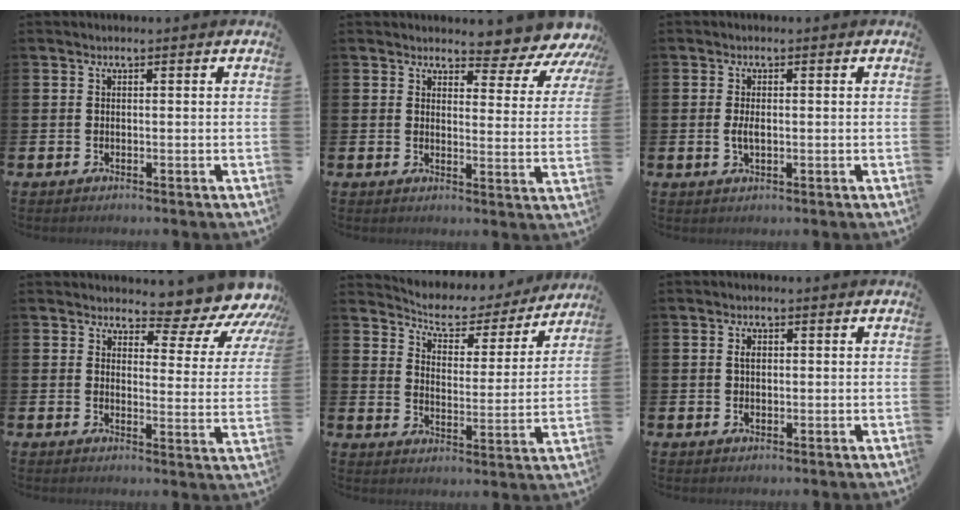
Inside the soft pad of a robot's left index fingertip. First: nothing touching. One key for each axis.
{"total": 4.3, "fx": 4.0, "fy": 1.5, "fz": 0.7, "tx": -0.008, "ty": -0.047, "tz": 0.060}
{"total": 2.0, "fx": -0.1, "fy": 1.0, "fz": 1.8, "tx": -0.035, "ty": 0.003, "tz": -0.003}
{"total": 5.5, "fx": 4.8, "fy": 2.0, "fz": 1.8, "tx": -0.026, "ty": -0.055, "tz": 0.072}
{"total": 5.5, "fx": 5.1, "fy": 2.0, "fz": 0.7, "tx": -0.043, "ty": -0.045, "tz": 0.082}
{"total": 1.8, "fx": 0.3, "fy": 1.1, "fz": 1.4, "tx": -0.016, "ty": 0.000, "tz": 0.001}